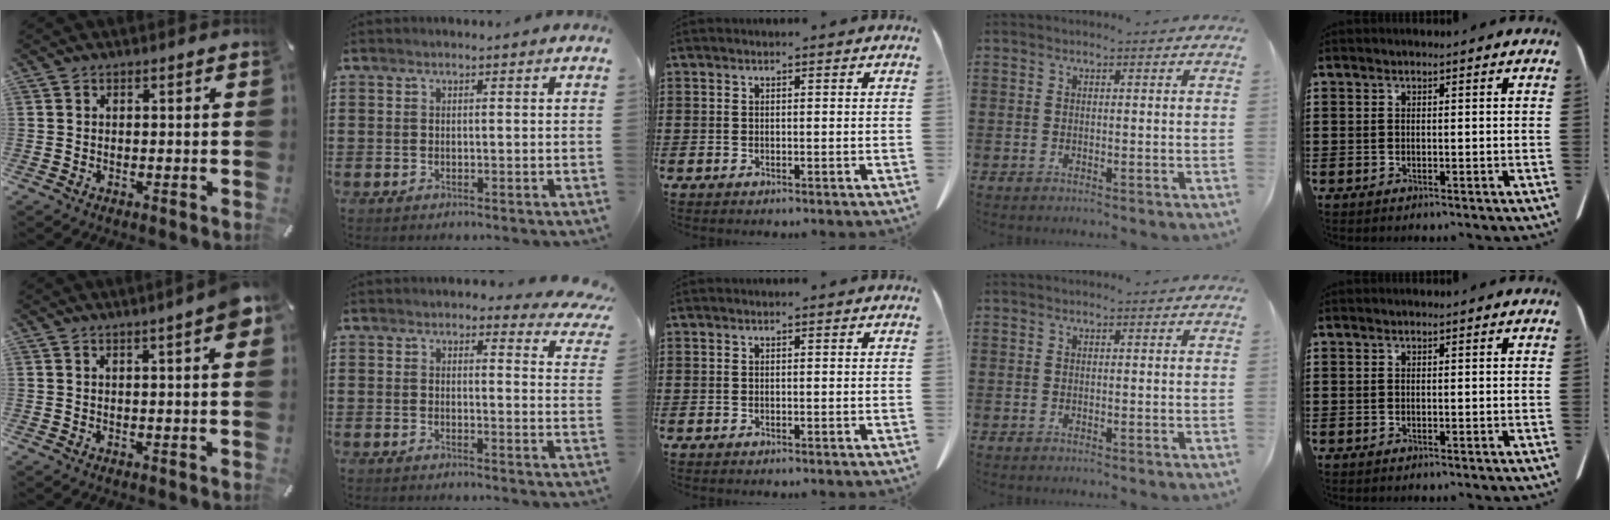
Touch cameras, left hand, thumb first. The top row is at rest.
{"thumb": {"total": 4.6, "force": [2.1, 0.7, 4.0], "torque": [-0.063, -0.005, 0.032]}, "index": {"total": 3.3, "force": [3.0, 0.8, 1.3], "torque": [-0.022, -0.013, 0.051]}}